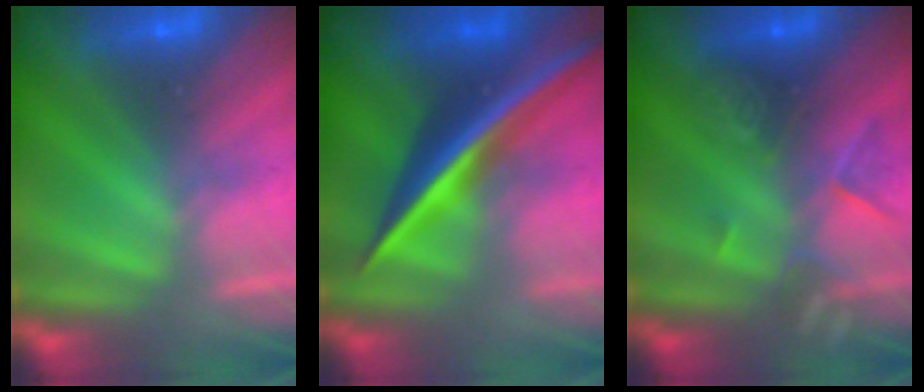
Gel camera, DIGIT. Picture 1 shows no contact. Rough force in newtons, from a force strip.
{"total": 2.6}
{"total": 2.4}